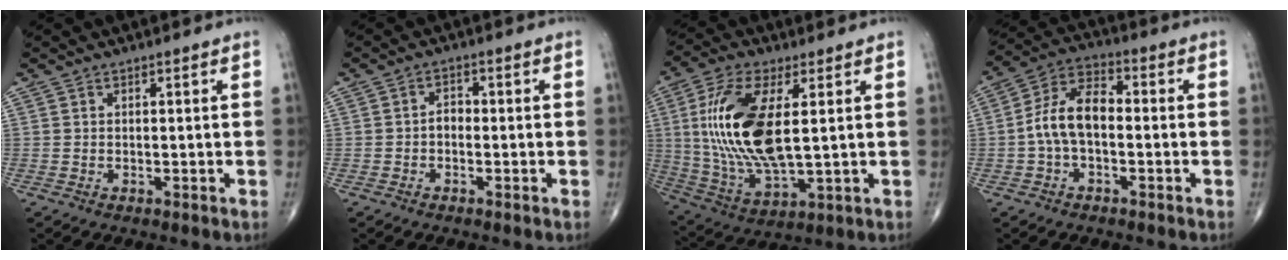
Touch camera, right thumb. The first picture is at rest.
{"total": 2.1, "force": [-0.6, 1.5, 1.4], "torque": [-0.012, 0.011, -0.017]}
{"total": 18.6, "force": [2.7, 7.7, 16.7], "torque": [-0.353, -0.015, 0.058]}
{"total": 9.5, "force": [-1.1, 5.3, 7.8], "torque": [-0.145, 0.037, -0.031]}